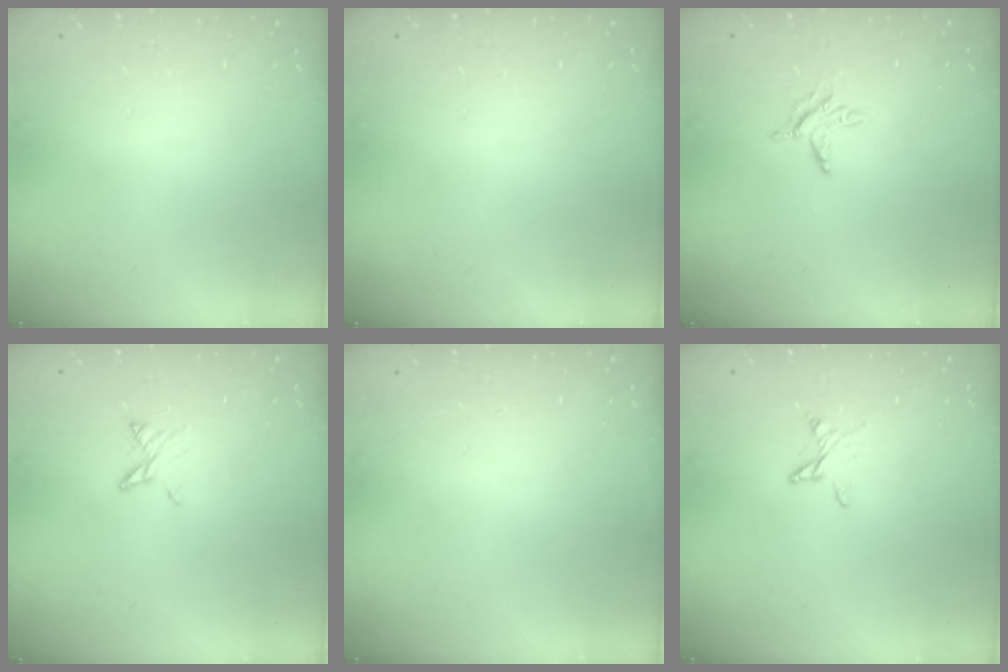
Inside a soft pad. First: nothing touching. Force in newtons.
{"total": 0.0}
{"total": 3.7, "press": 3.7, "slide": 0.4}
{"total": 3.6, "press": 3.6, "slide": 0.4}
{"total": 0.0}
{"total": 5.0, "press": 5.0, "slide": 0.7}